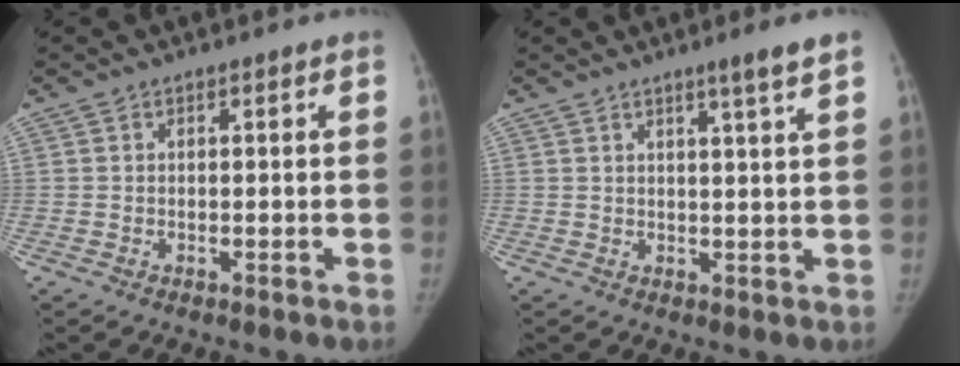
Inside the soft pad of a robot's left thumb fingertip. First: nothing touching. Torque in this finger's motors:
{"motor_torque": [0.38, 0.06, 0.67, -0.35, 0.08]}